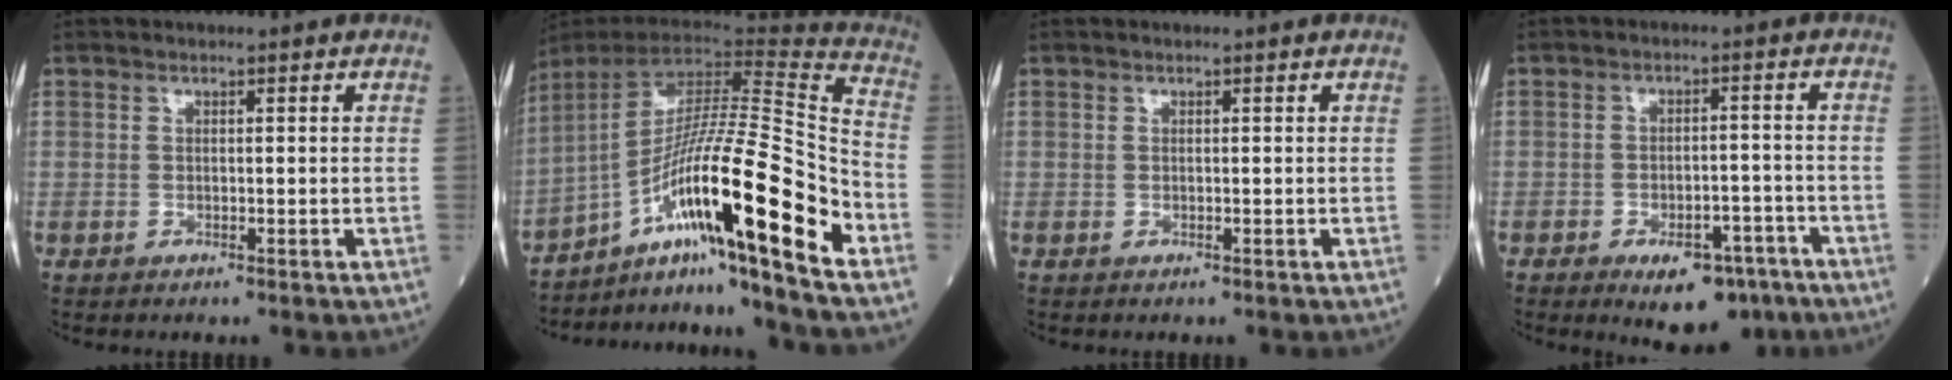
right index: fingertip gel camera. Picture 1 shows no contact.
{"total": 22.6, "force": [-10.5, -0.4, 20.0], "torque": [-0.337, -0.002, -0.182]}
{"total": 0.0}
{"total": 8.2, "force": [-5.3, 3.7, 5.0], "torque": [-0.064, 0.004, -0.071]}